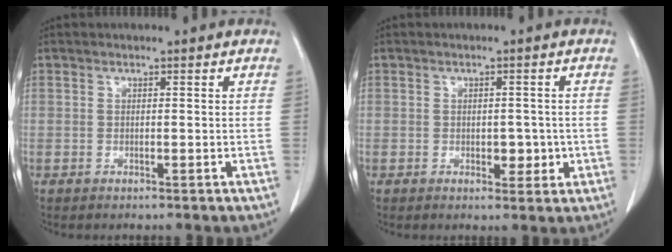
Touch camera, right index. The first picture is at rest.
{"total": 3.1, "force": [-0.6, 1.8, 2.4], "torque": [-0.023, 0.001, -0.002]}